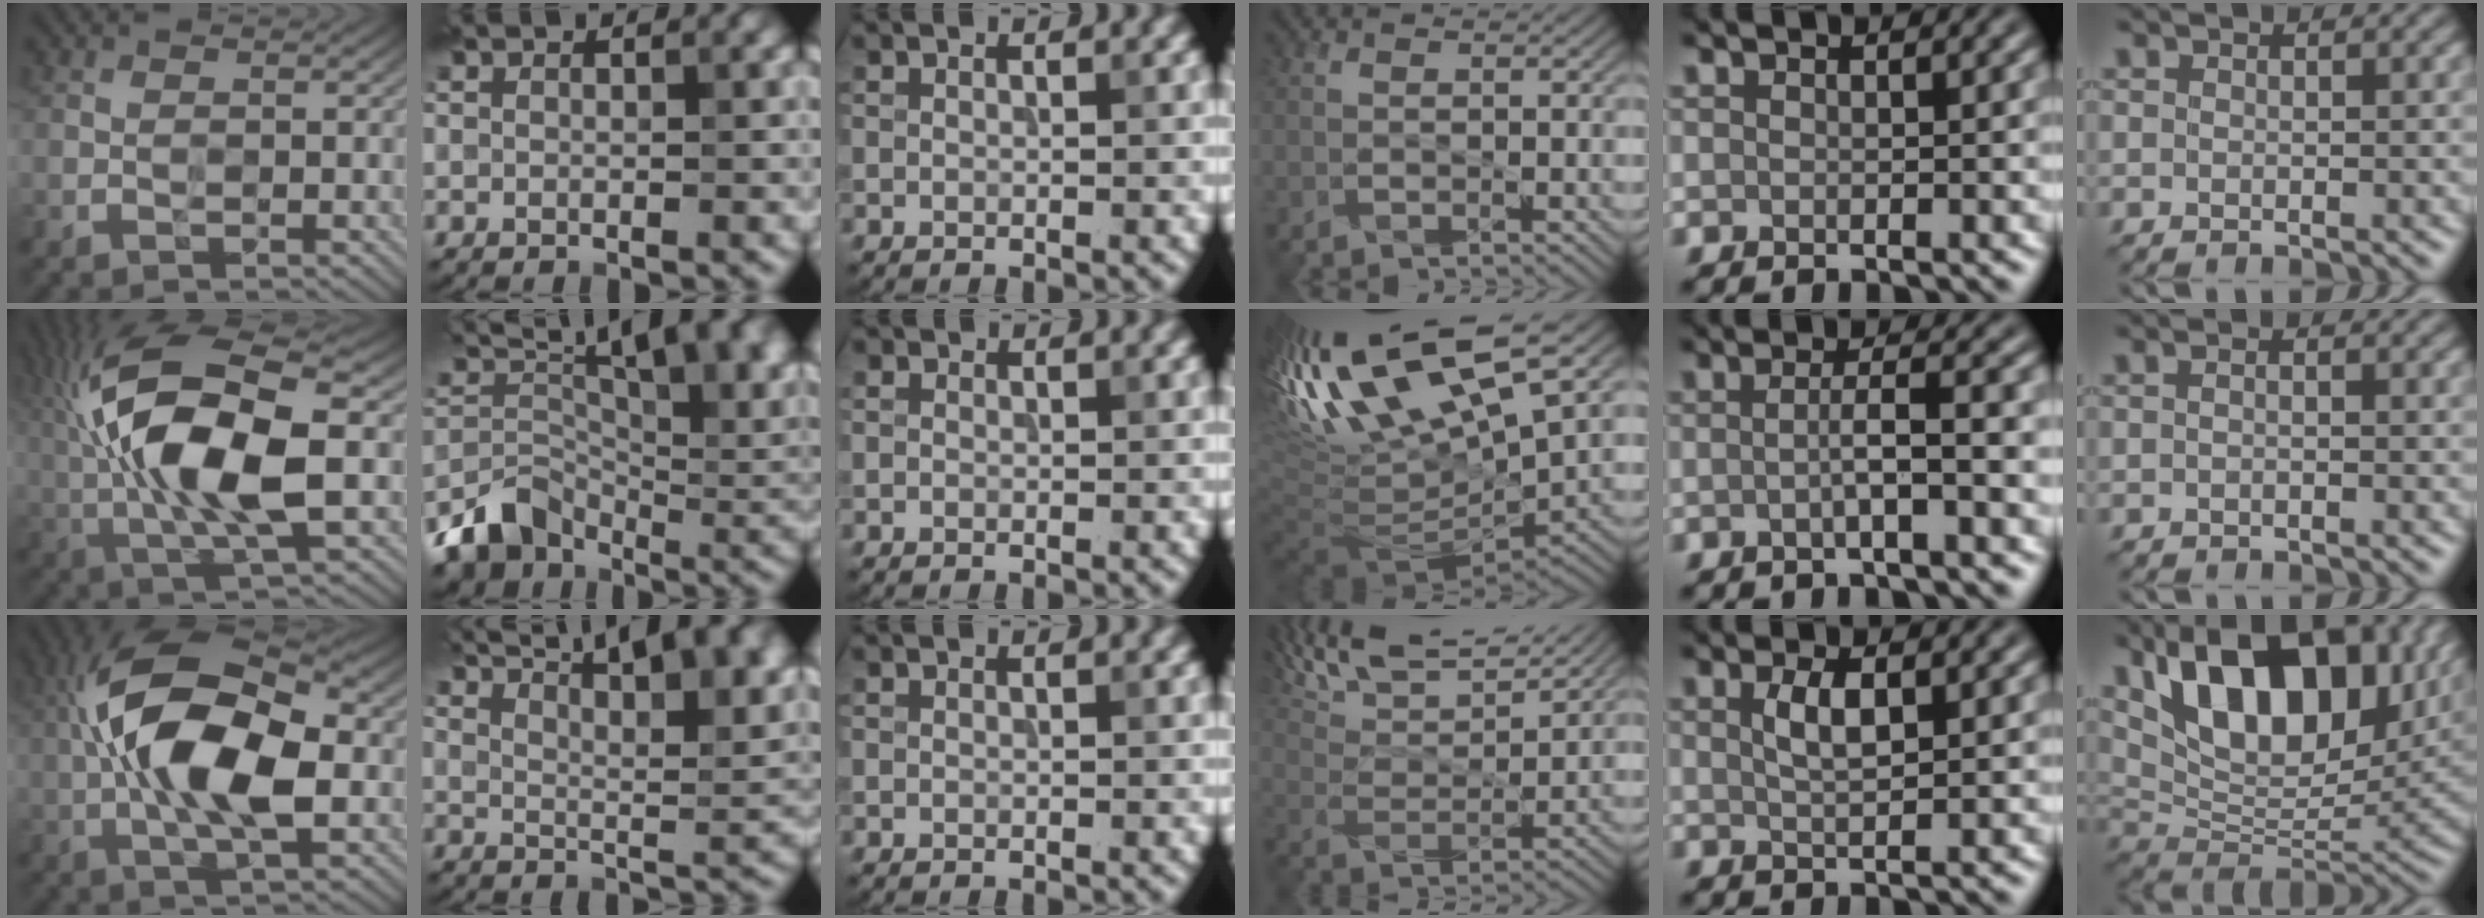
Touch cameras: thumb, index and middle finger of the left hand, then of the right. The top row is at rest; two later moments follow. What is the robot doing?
{"motion": "wipe", "object": "bowl"}